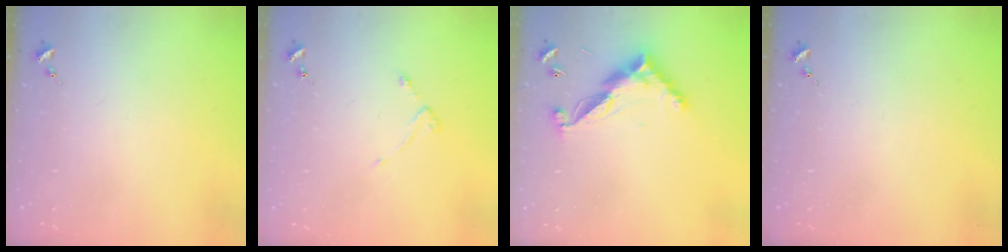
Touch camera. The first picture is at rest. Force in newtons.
{"total": 2.8, "press": 2.7, "slide": 0.5}
{"total": 12.2, "press": 12.1, "slide": 0.3}
{"total": 0.0}